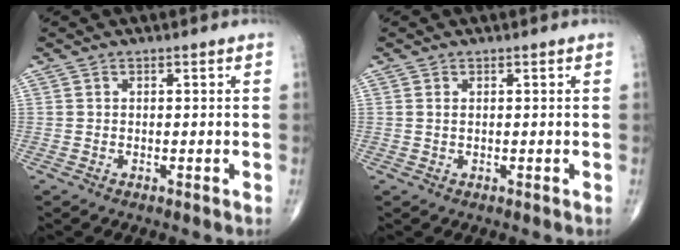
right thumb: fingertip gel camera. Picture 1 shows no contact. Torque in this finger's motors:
{"motor_torque": [-0.34, 0.42, -0.07, 0.00, -0.06]}